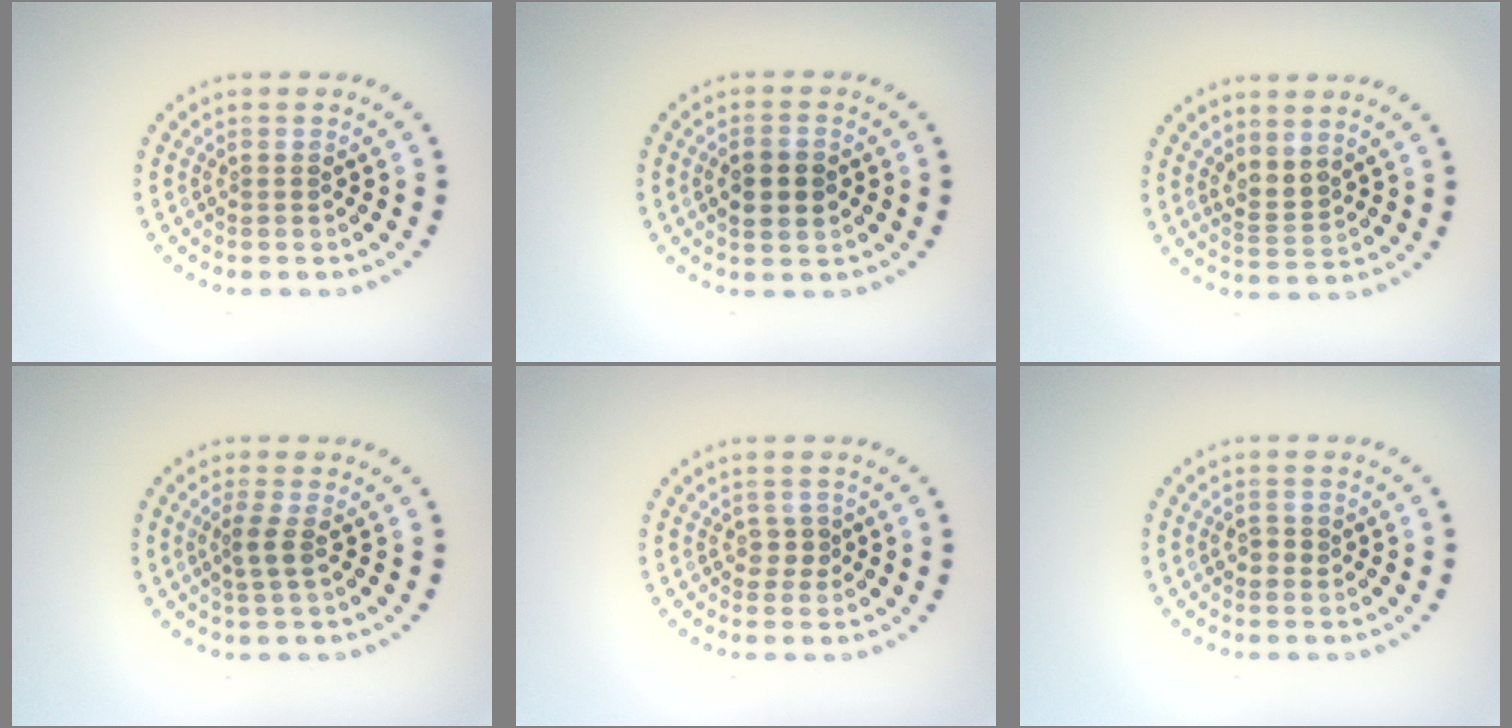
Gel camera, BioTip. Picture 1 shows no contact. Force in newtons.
{"total": 2.7, "press": 2.7, "slide": 0.2}
{"total": 2.1, "press": 1.6, "slide": 1.3}
{"total": 1.6, "press": 1.2, "slide": 1.1}
{"total": 1.2, "press": 1.0, "slide": 0.7}
{"total": 1.0, "press": 0.9, "slide": 0.3}